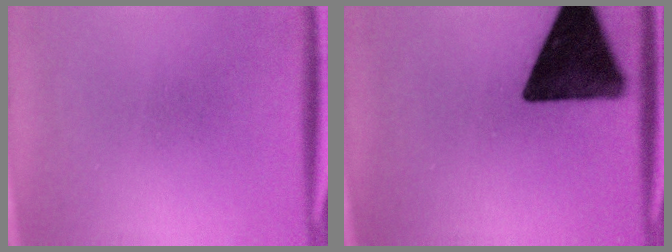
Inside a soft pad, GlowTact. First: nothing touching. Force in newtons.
{"total": 16.0}